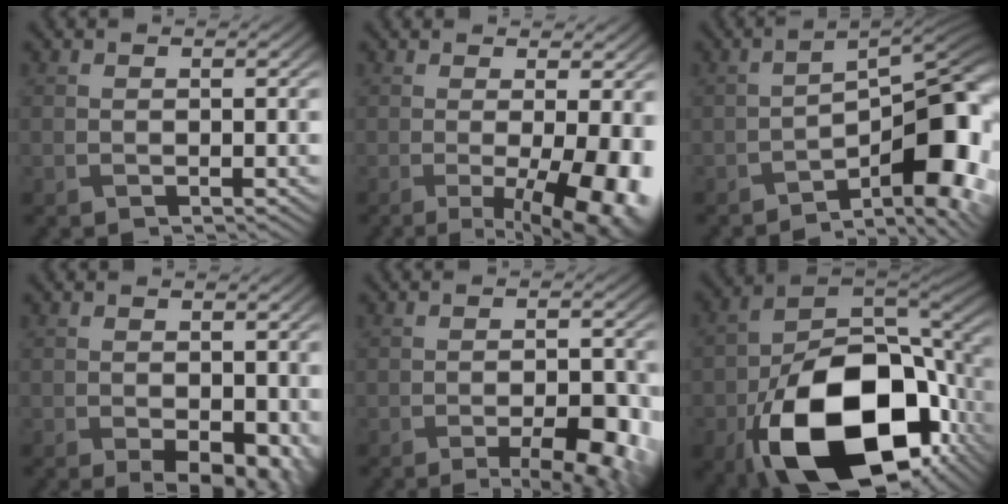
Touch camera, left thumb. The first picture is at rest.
{"total": 8.8, "force": [-1.8, 2.1, 8.4], "torque": [-0.111, -0.010, -0.017]}
{"total": 8.5, "force": [-4.5, 2.1, 6.9], "torque": [-0.093, 0.003, -0.079]}
{"total": 5.3, "force": [-1.7, 2.9, 4.1], "torque": [-0.063, -0.031, -0.003]}
{"total": 5.7, "force": [-2.8, 1.4, 4.8], "torque": [-0.072, -0.001, -0.033]}
{"total": 20.6, "force": [-9.1, 11.5, 14.4], "torque": [-0.267, -0.057, -0.131]}